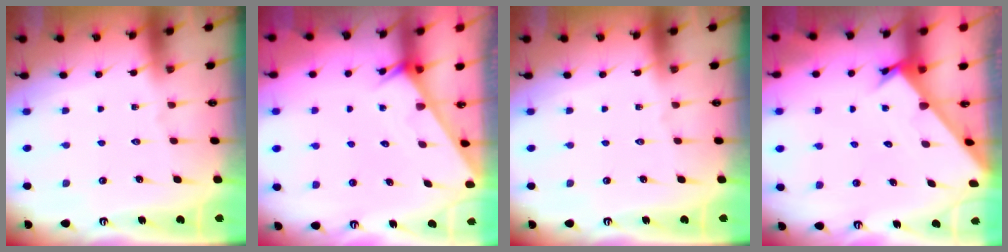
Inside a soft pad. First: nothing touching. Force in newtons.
{"total": 2.0, "press": 2.0, "slide": 0.0}
{"total": 0.0}
{"total": 2.2, "press": 2.2, "slide": 0.1}